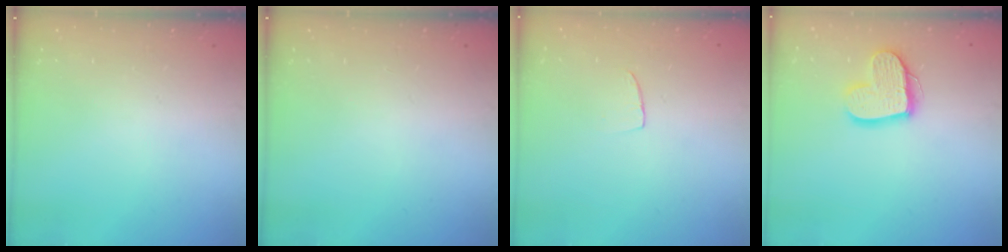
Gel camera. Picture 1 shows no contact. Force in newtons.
{"total": 0.0}
{"total": 4.3, "press": 4.3, "slide": 0.3}
{"total": 14.0, "press": 13.9, "slide": 1.2}